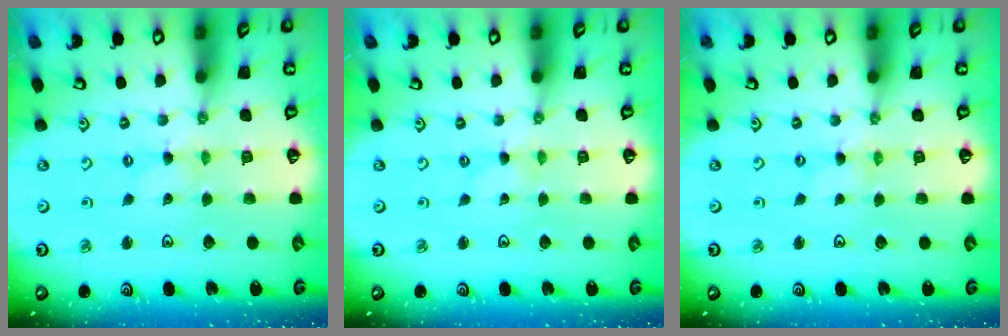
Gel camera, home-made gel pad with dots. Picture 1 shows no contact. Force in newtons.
{"total": 0.0}
{"total": 0.0}